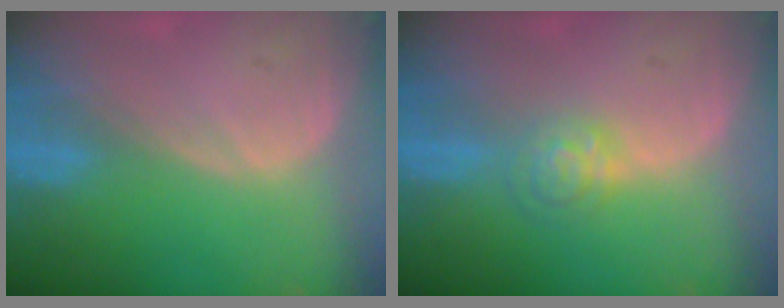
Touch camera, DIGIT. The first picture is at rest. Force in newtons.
{"total": 4.1, "press": 3.7, "slide": 1.7}